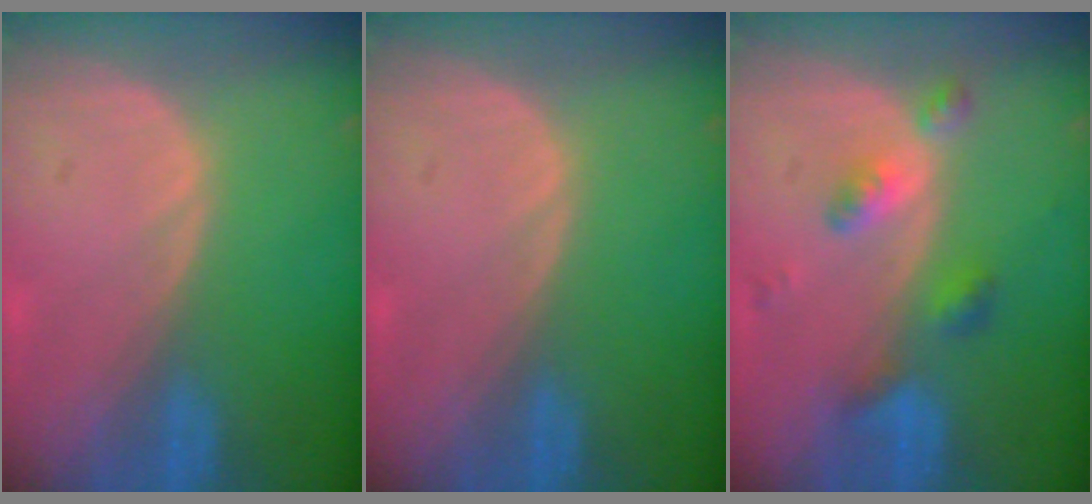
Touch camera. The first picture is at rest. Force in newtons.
{"total": 0.0}
{"total": 5.5, "press": 4.8, "slide": 2.8}